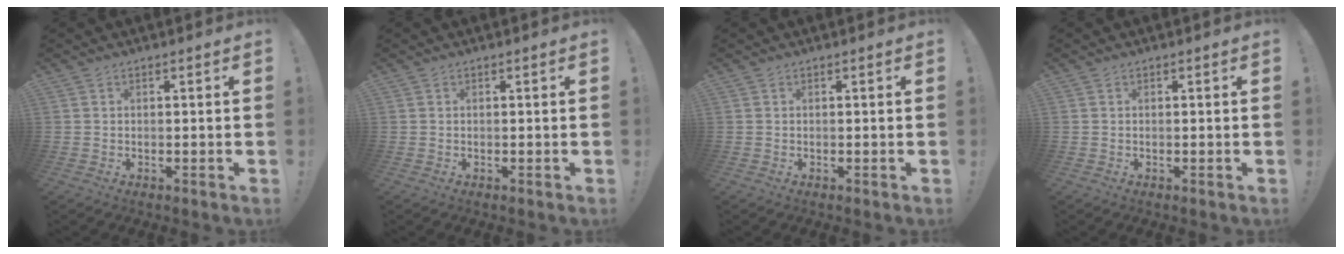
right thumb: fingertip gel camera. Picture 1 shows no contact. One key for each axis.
{"total": 0.0}
{"total": 0.0}
{"total": 0.0}